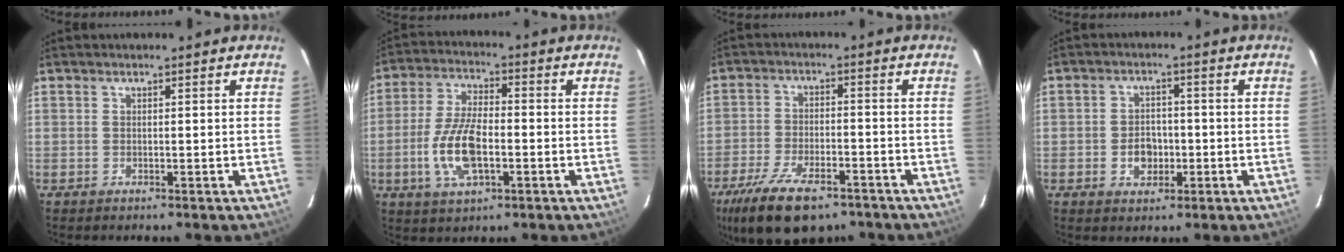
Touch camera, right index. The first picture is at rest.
{"total": 11.3, "force": [-3.0, 4.9, 9.8], "torque": [-0.204, 0.000, -0.055]}
{"total": 16.2, "force": [-11.0, 6.9, 9.7], "torque": [-0.215, -0.030, -0.183]}
{"total": 4.9, "force": [-1.4, 3.8, 2.9], "torque": [-0.053, 0.009, -0.017]}